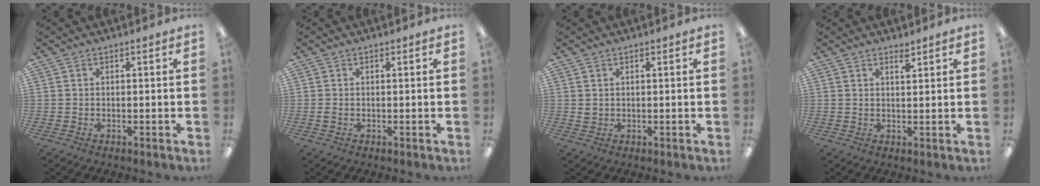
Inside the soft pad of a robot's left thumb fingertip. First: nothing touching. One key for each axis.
{"total": 0.9, "fx": 0.0, "fy": 0.5, "fz": 0.7, "tx": -0.013, "ty": 0.003, "tz": -0.001}
{"total": 1.2, "fx": 0.7, "fy": 0.9, "fz": 0.4, "tx": -0.010, "ty": 0.003, "tz": 0.012}
{"total": 1.9, "fx": 1.7, "fy": 0.2, "fz": 0.8, "tx": -0.012, "ty": -0.006, "tz": 0.029}